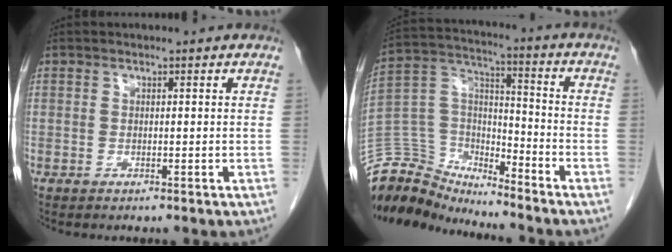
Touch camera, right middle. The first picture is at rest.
{"total": 11.7, "force": [-11.4, 2.6, 0.0], "torque": [-0.001, 0.064, -0.222]}